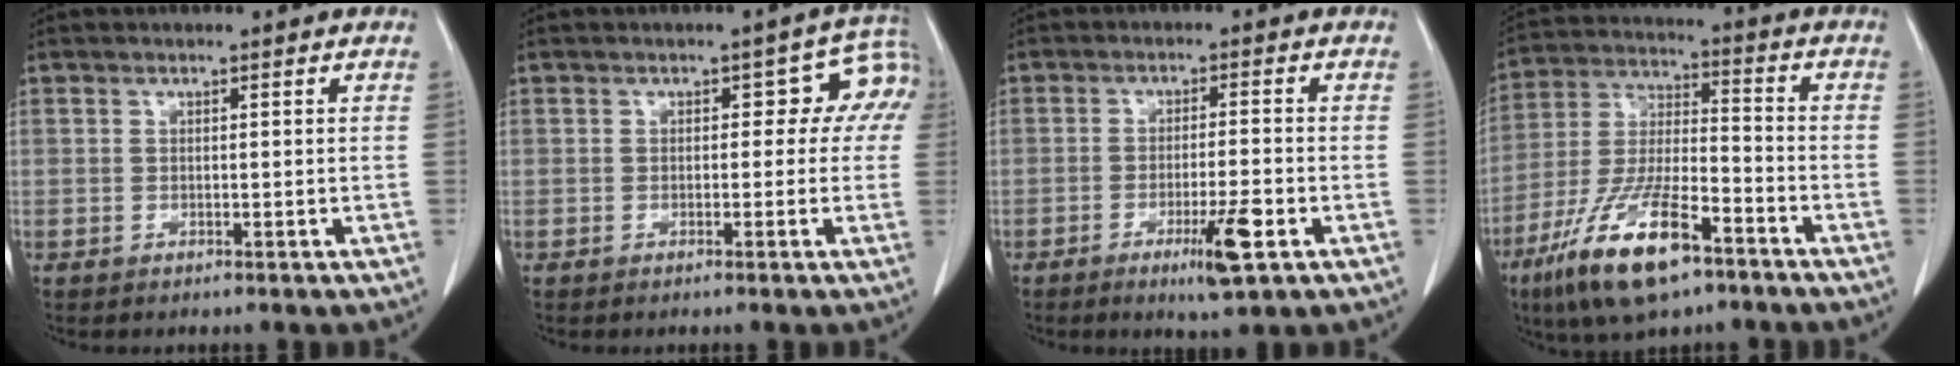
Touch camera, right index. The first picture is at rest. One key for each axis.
{"total": 4.8, "fx": 0.8, "fy": 3.2, "fz": 3.4, "tx": -0.016, "ty": 0.032, "tz": 0.000}
{"total": 6.6, "fx": -3.0, "fy": 0.4, "fz": 5.8, "tx": -0.096, "ty": -0.010, "tz": -0.046}
{"total": 15.7, "fx": -9.5, "fy": 4.1, "fz": 11.9, "tx": -0.247, "ty": -0.020, "tz": -0.173}